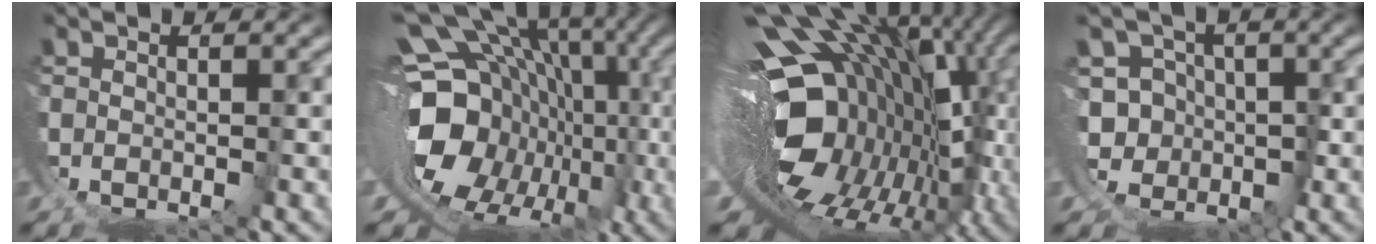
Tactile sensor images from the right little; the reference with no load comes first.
{"total": 19.0, "force": [-2.4, 13.7, 13.0], "torque": [-0.214, -0.048, -0.023]}
{"total": 23.9, "force": [-2.7, 14.1, 19.2], "torque": [-0.295, -0.047, -0.020]}
{"total": 14.1, "force": [-2.5, 12.5, 5.9], "torque": [-0.167, -0.078, -0.038]}